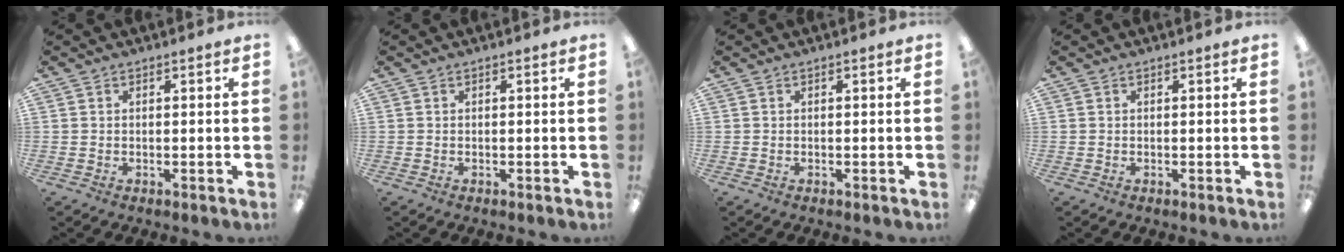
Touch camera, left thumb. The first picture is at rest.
{"total": 0.0}
{"total": 0.0}
{"total": 0.0}